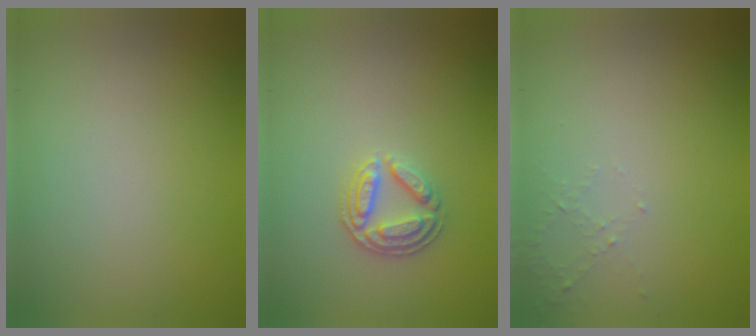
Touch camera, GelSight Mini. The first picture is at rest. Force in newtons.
{"total": 2.7, "press": 2.6, "slide": 0.9}
{"total": 1.1, "press": 1.0, "slide": 0.4}